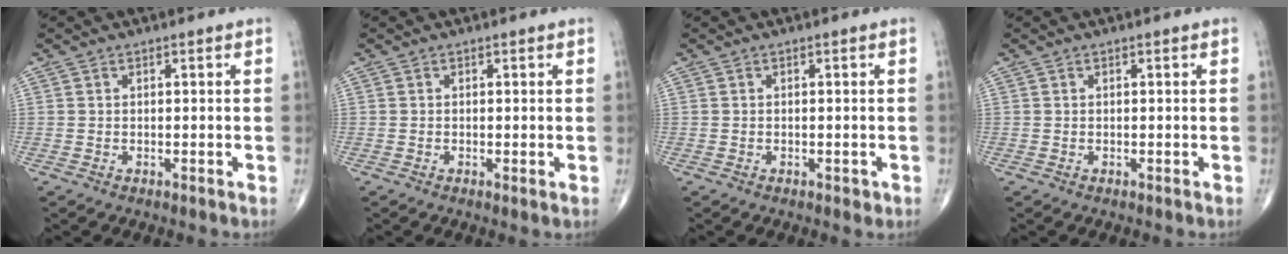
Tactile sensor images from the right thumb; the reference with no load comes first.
{"total": 0.7, "force": [0.0, 0.1, 0.6], "torque": [-0.017, -0.005, -0.003]}
{"total": 0.9, "force": [-0.4, 0.5, 0.7], "torque": [-0.009, -0.002, -0.004]}
{"total": 0.0}